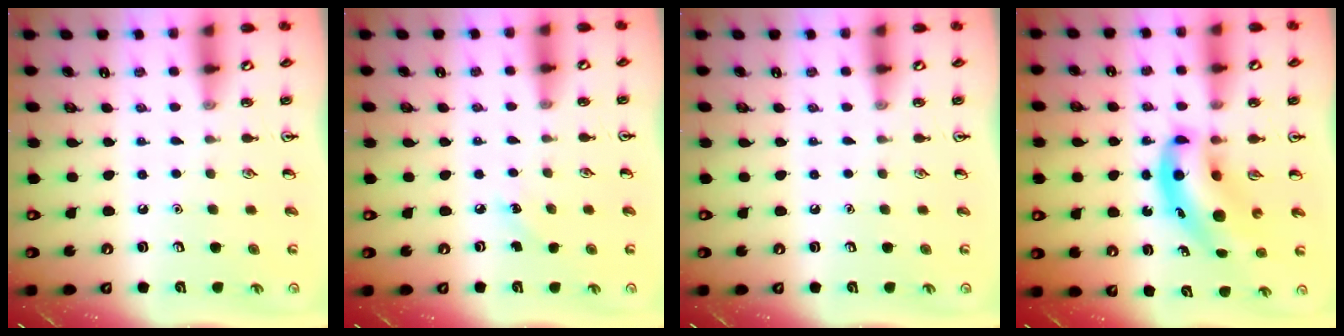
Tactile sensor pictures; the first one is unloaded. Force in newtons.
{"total": 4.7, "press": 4.4, "slide": 1.6}
{"total": 0.0}
{"total": 9.8, "press": 9.4, "slide": 2.8}